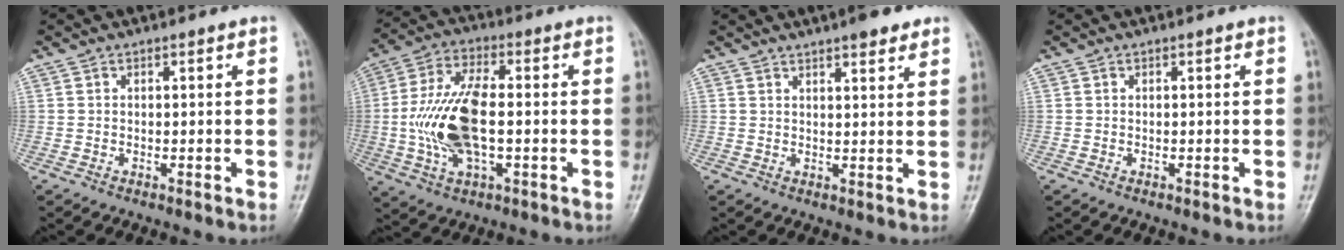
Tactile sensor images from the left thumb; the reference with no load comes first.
{"total": 14.3, "force": [-1.2, 6.8, 12.5], "torque": [-0.254, 0.013, -0.022]}
{"total": 5.3, "force": [3.8, 1.3, 3.4], "torque": [-0.034, -0.014, 0.049]}
{"total": 0.0}